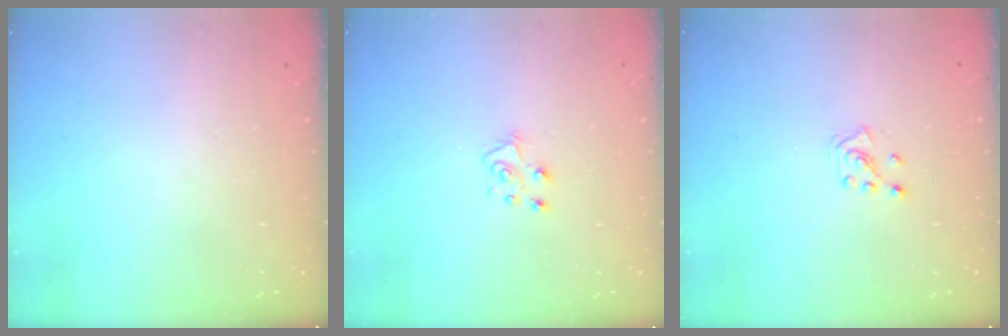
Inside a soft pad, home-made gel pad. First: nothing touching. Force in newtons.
{"total": 6.3, "press": 6.3, "slide": 0.3}
{"total": 3.8, "press": 3.8, "slide": 0.4}